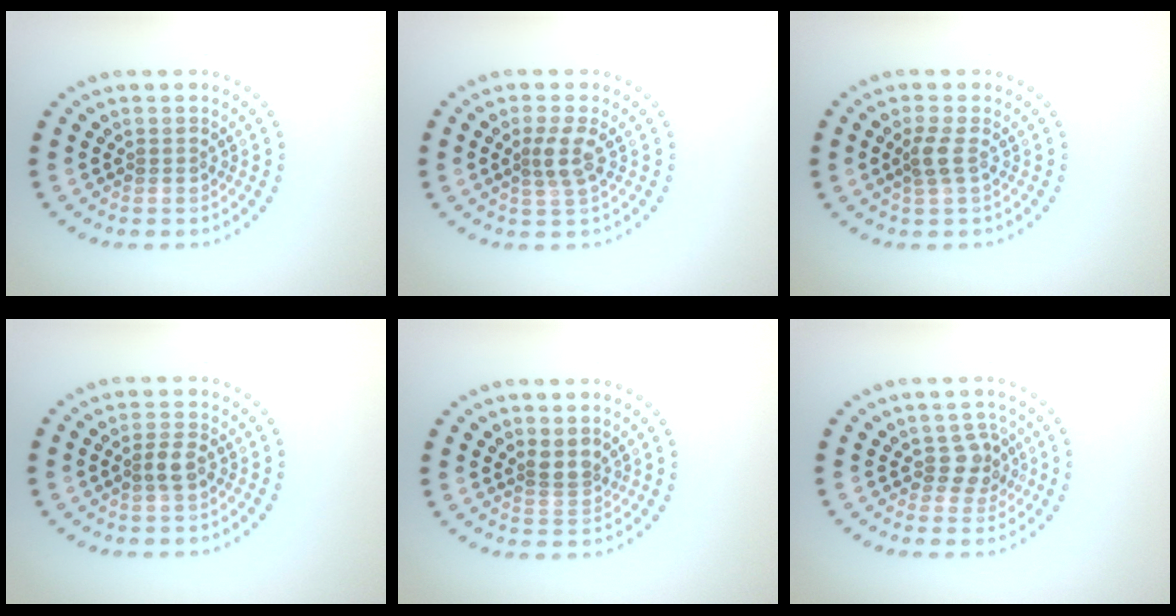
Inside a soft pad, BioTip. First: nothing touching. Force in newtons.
{"total": 2.2, "press": 1.8, "slide": 1.2}
{"total": 1.5, "press": 1.2, "slide": 0.9}
{"total": 1.9, "press": 1.7, "slide": 0.7}
{"total": 1.9, "press": 1.5, "slide": 1.2}
{"total": 2.6, "press": 2.4, "slide": 1.2}